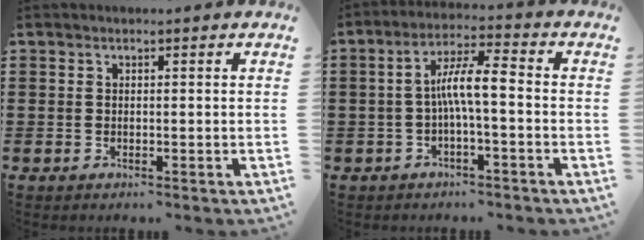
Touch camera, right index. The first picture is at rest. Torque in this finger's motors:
{"motor_torque": [1.44, -0.52, 0.33, 0.12]}